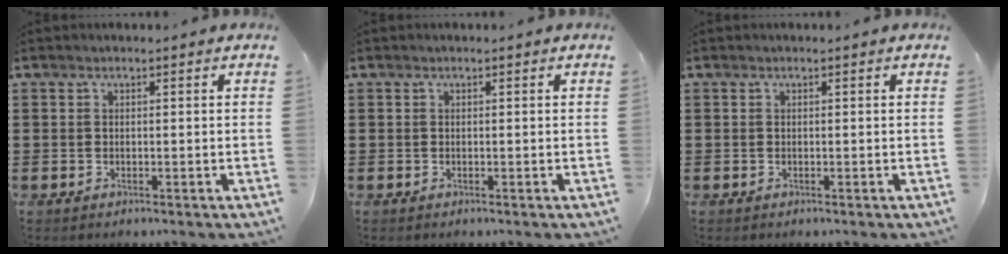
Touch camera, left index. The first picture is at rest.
{"total": 0.0}
{"total": 0.0}